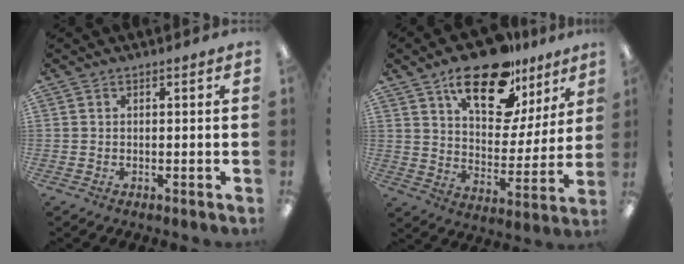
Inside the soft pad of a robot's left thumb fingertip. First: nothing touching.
{"total": 19.4, "force": [13.0, 8.8, 11.3], "torque": [-0.175, -0.067, 0.221]}